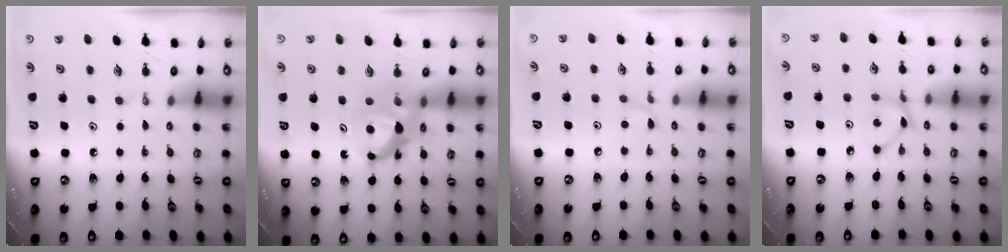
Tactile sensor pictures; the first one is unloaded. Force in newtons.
{"total": 7.2, "press": 7.2, "slide": 0.1}
{"total": 4.1, "press": 4.1, "slide": 0.4}
{"total": 2.7, "press": 2.7, "slide": 0.1}